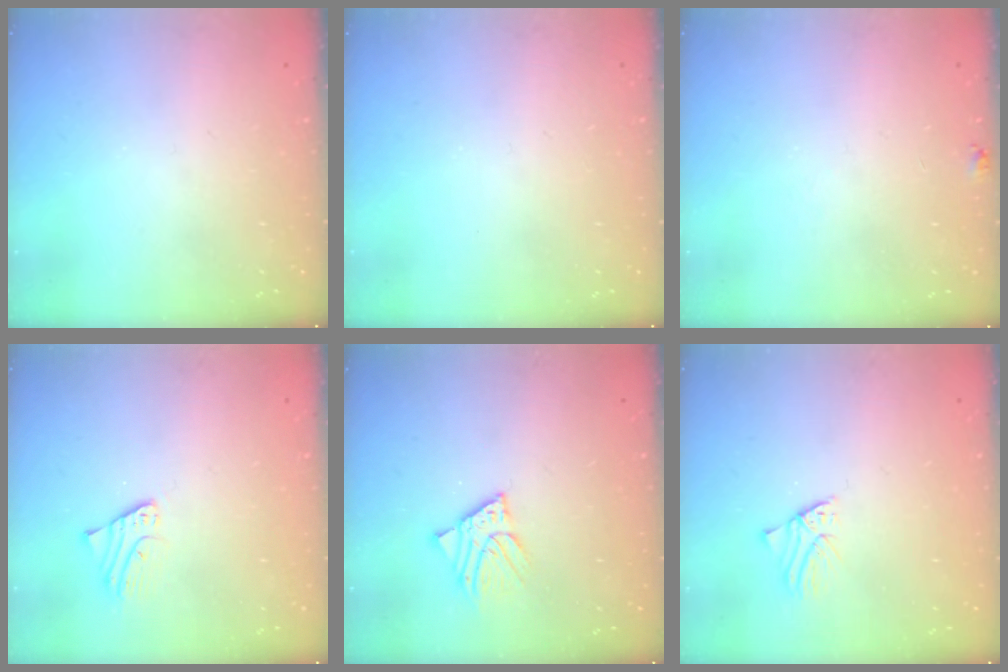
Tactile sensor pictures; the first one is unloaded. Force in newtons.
{"total": 0.0}
{"total": 4.9, "press": 4.9, "slide": 0.4}
{"total": 2.0, "press": 2.0, "slide": 0.1}
{"total": 4.6, "press": 4.6, "slide": 0.4}
{"total": 1.1, "press": 1.1, "slide": 0.1}